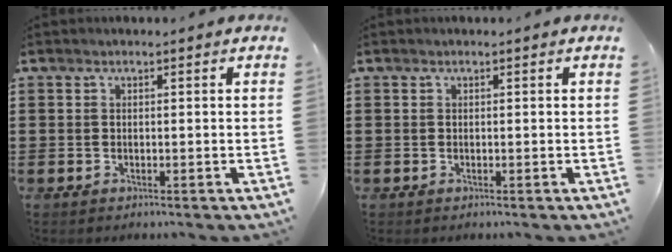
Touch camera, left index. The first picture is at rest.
{"total": 0.0}